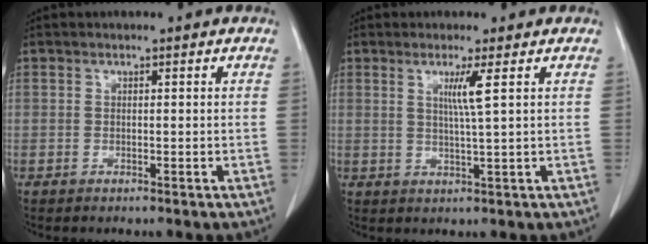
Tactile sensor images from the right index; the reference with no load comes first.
{"total": 3.5, "force": [1.2, -1.0, 3.1], "torque": [-0.060, -0.006, 0.023]}